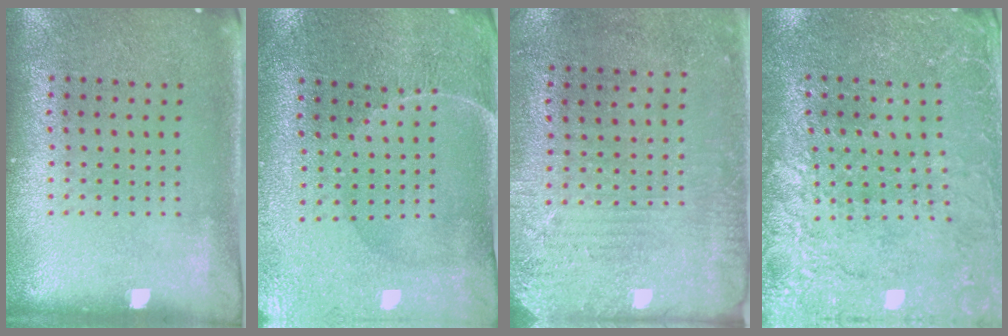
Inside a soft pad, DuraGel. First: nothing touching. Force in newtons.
{"total": 0.7, "press": 0.6, "slide": 0.4}
{"total": 2.8, "press": 2.3, "slide": 1.5}
{"total": 2.7, "press": 2.7, "slide": 0.3}